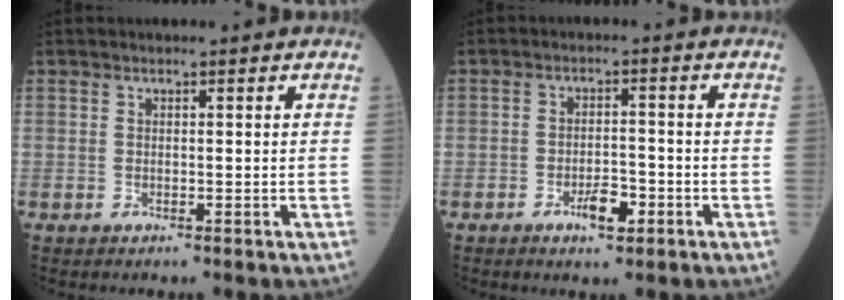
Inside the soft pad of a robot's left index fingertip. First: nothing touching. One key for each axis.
{"total": 3.9, "fx": -2.1, "fy": 1.2, "fz": 3.1, "tx": -0.054, "ty": 0.003, "tz": -0.035}